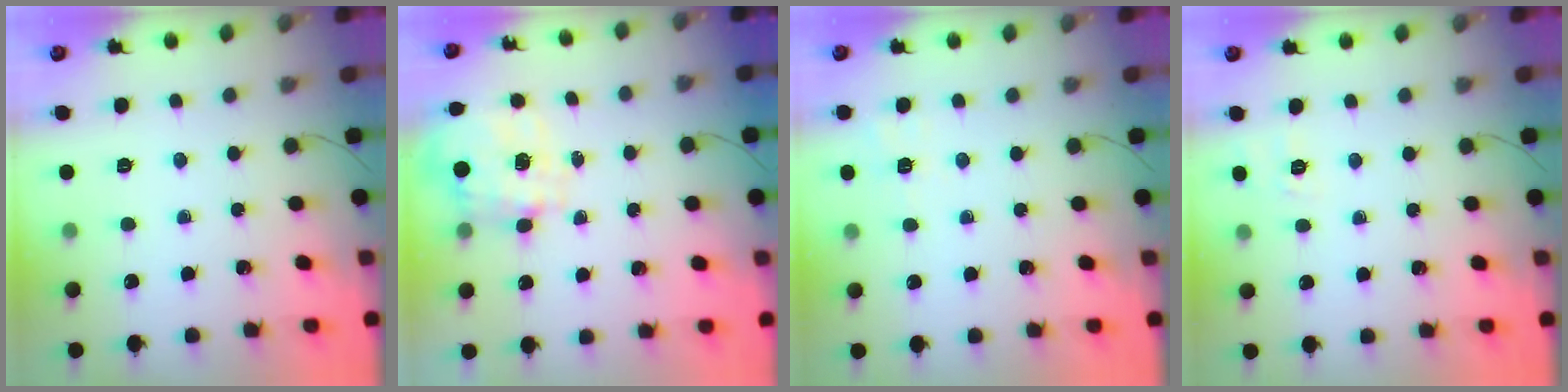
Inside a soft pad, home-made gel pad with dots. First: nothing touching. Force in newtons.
{"total": 3.5, "press": 3.3, "slide": 1.0}
{"total": 2.4, "press": 1.2, "slide": 2.0}
{"total": 2.7, "press": 2.1, "slide": 1.6}